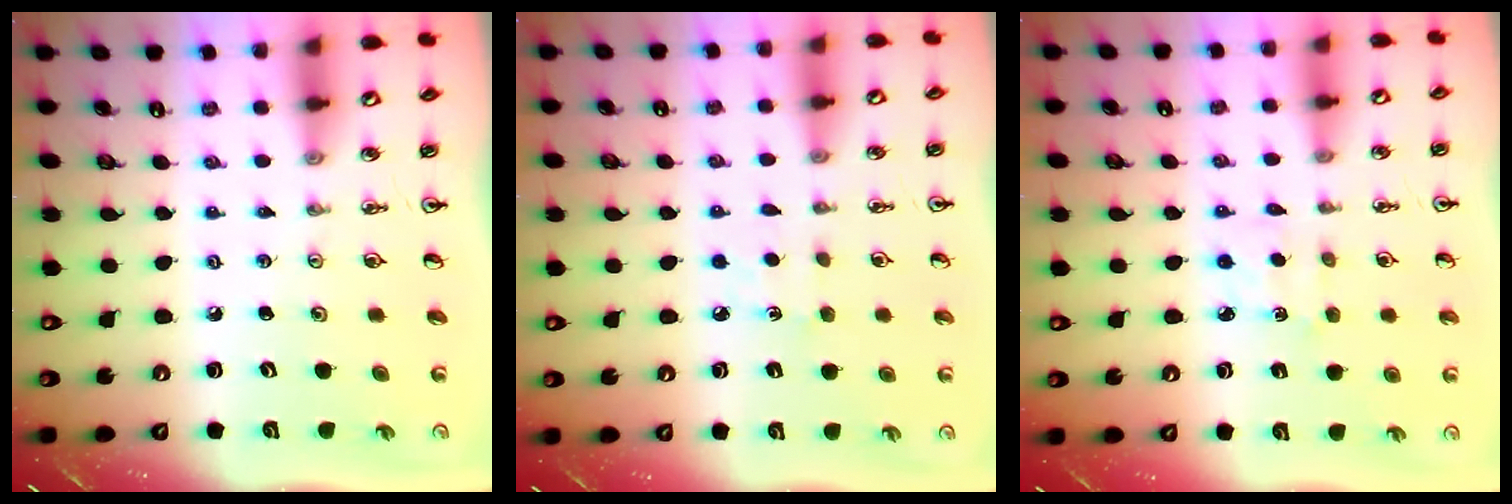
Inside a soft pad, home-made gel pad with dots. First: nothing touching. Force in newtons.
{"total": 5.1, "press": 5.1, "slide": 0.5}
{"total": 3.4, "press": 3.4, "slide": 0.5}